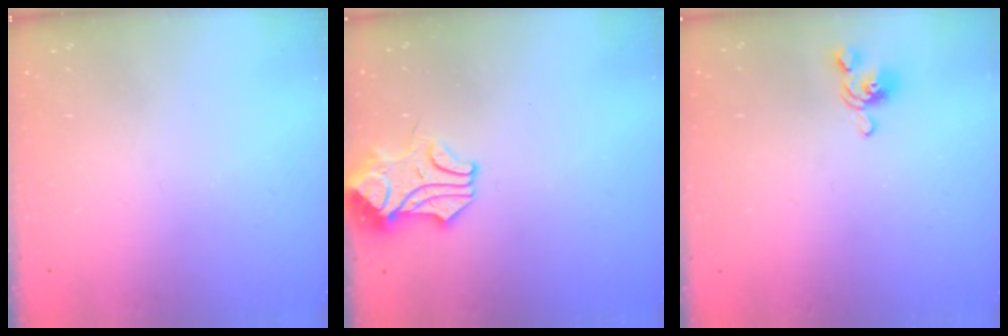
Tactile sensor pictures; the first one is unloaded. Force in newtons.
{"total": 1.5, "press": 1.4, "slide": 0.6}
{"total": 2.6, "press": 2.5, "slide": 0.7}